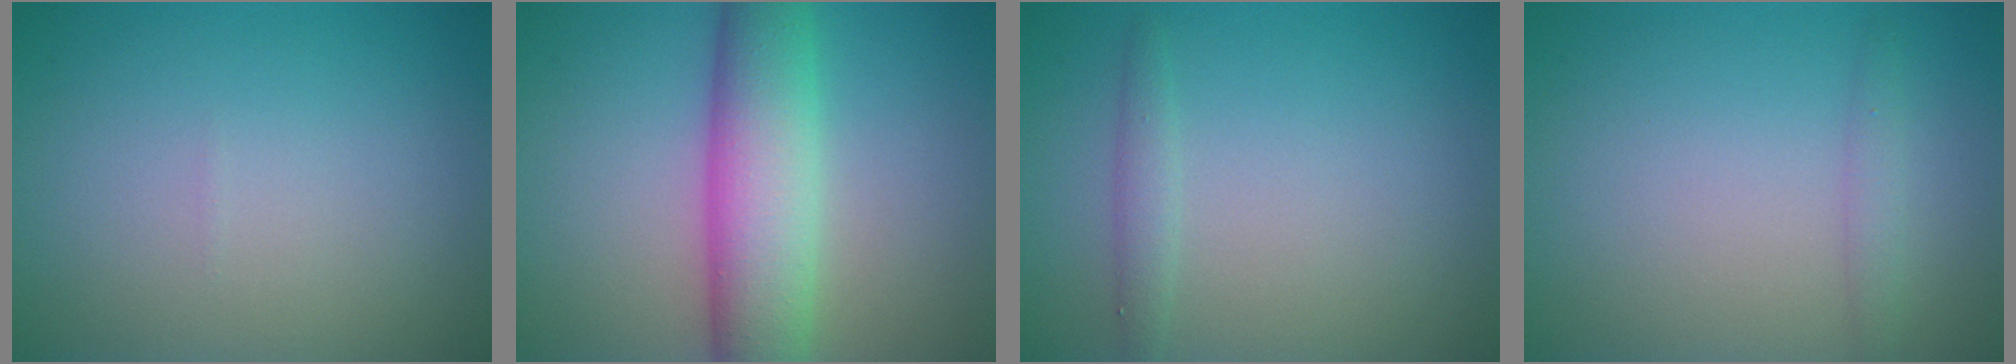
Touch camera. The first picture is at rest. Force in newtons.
{"total": 7.6, "press": 7.6, "slide": 0.2}
{"total": 1.2, "press": 1.2, "slide": 0.0}
{"total": 1.1, "press": 1.1, "slide": 0.1}